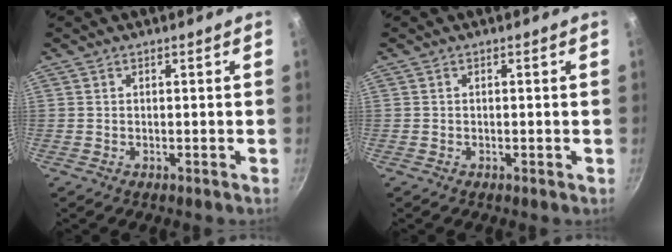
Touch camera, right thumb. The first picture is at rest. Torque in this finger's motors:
{"motor_torque": [0.17, 0.02, 0.18, -0.01, 0.05]}